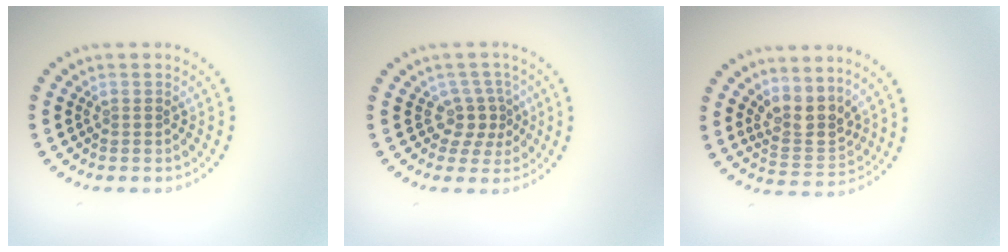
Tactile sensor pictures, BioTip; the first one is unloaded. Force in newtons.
{"total": 2.5, "press": 1.8, "slide": 1.8}
{"total": 3.1, "press": 2.6, "slide": 1.8}